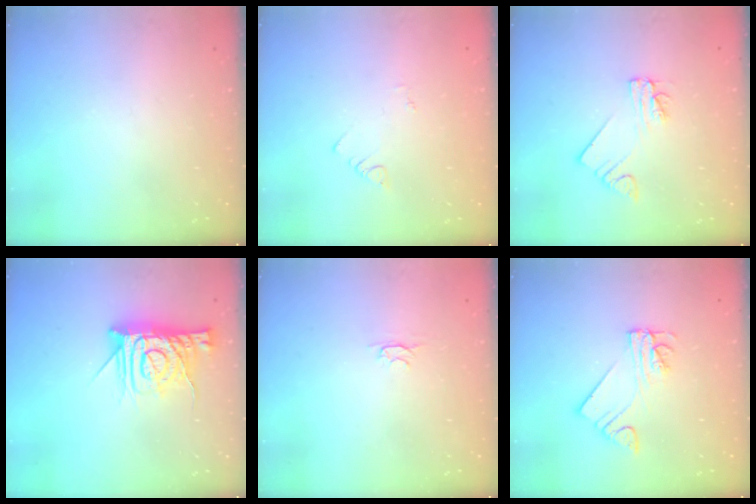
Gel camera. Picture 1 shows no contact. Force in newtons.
{"total": 1.1, "press": 1.1, "slide": 0.3}
{"total": 2.2, "press": 2.2, "slide": 0.1}
{"total": 14.3, "press": 14.3, "slide": 1.0}
{"total": 2.4, "press": 2.3, "slide": 0.5}
{"total": 5.9, "press": 5.9, "slide": 0.7}